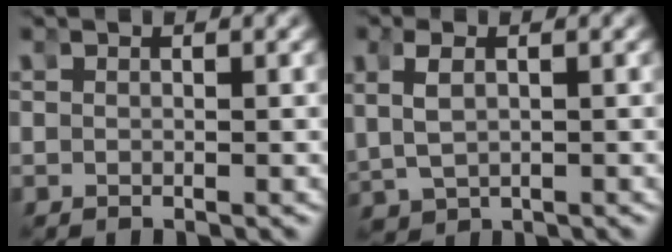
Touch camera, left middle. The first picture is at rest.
{"total": 3.6, "force": [0.0, 3.1, 2.0], "torque": [-0.064, -0.010, 0.011]}